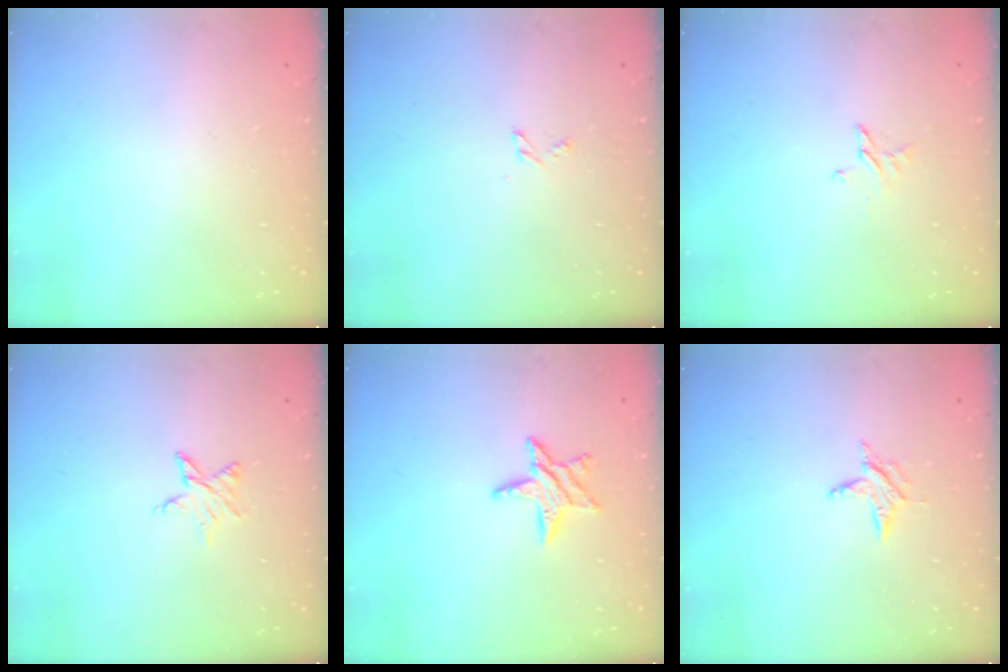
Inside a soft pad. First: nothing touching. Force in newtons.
{"total": 2.4, "press": 2.4, "slide": 0.2}
{"total": 2.6, "press": 2.6, "slide": 0.3}
{"total": 4.6, "press": 4.5, "slide": 0.5}
{"total": 7.1, "press": 7.1, "slide": 0.1}
{"total": 4.9, "press": 4.9, "slide": 0.5}